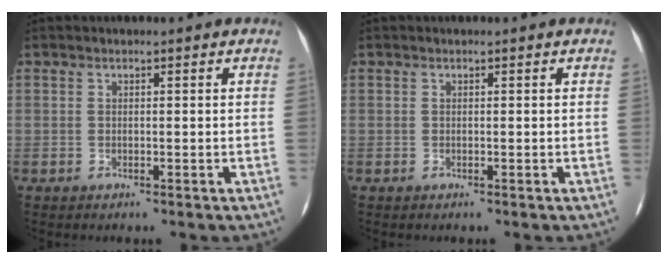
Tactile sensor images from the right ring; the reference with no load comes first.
{"total": 0.0}